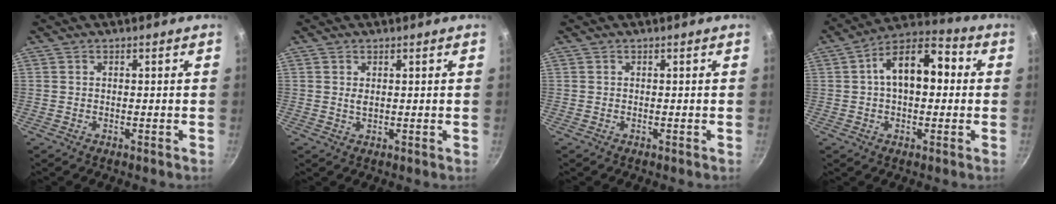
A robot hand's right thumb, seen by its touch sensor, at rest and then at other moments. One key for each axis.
{"total": 1.3, "fx": 0.5, "fy": 0.6, "fz": 1.0, "tx": -0.017, "ty": -0.004, "tz": 0.006}
{"total": 0.0}
{"total": 13.8, "fx": 1.7, "fy": 8.2, "fz": 10.9, "tx": -0.132, "ty": 0.036, "tz": 0.008}